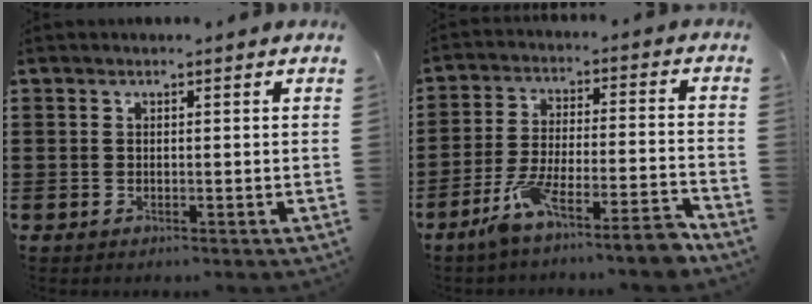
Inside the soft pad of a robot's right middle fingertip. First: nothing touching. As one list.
[{"total": 8.7, "force": [-7.1, 0.4, 5.1], "torque": [-0.091, 0.003, -0.134]}]